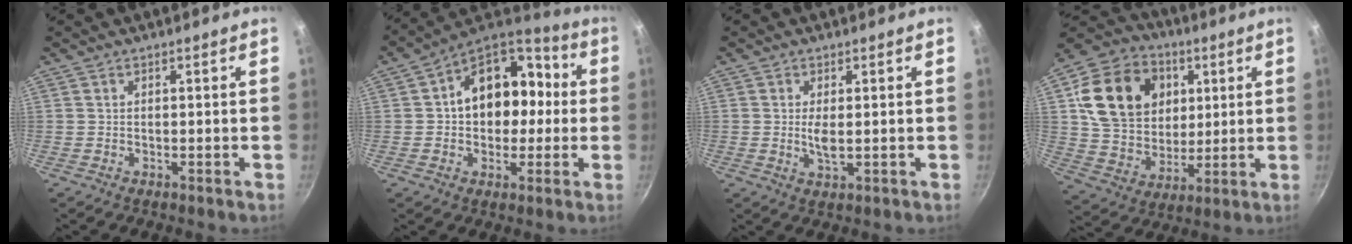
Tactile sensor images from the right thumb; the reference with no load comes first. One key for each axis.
{"total": 17.0, "fx": 1.2, "fy": 11.7, "fz": 12.4, "tx": -0.123, "ty": 0.039, "tz": 0.007}
{"total": 3.0, "fx": 0.1, "fy": 1.2, "fz": 2.7, "tx": -0.058, "ty": -0.008, "tz": 0.005}
{"total": 20.1, "fx": 5.3, "fy": 16.2, "fz": 10.7, "tx": -0.168, "ty": 0.008, "tz": 0.101}